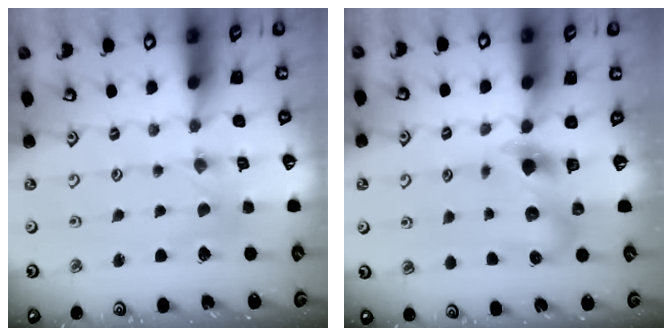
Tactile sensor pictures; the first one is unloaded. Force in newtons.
{"total": 5.7, "press": 5.7, "slide": 0.5}